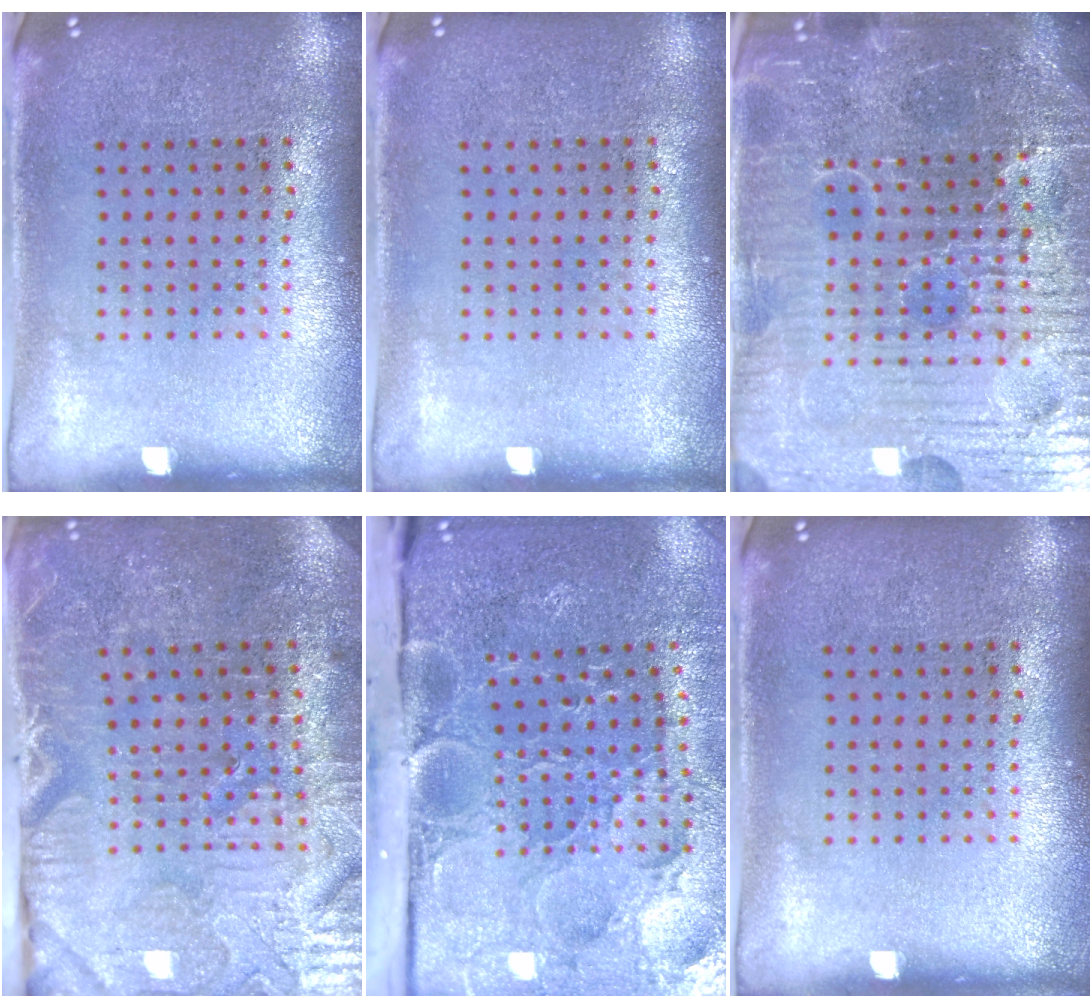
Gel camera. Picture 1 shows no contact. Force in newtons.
{"total": 0.0}
{"total": 6.8, "press": 6.2, "slide": 2.8}
{"total": 3.8, "press": 3.8, "slide": 0.5}
{"total": 4.4, "press": 3.8, "slide": 2.1}
{"total": 0.0}